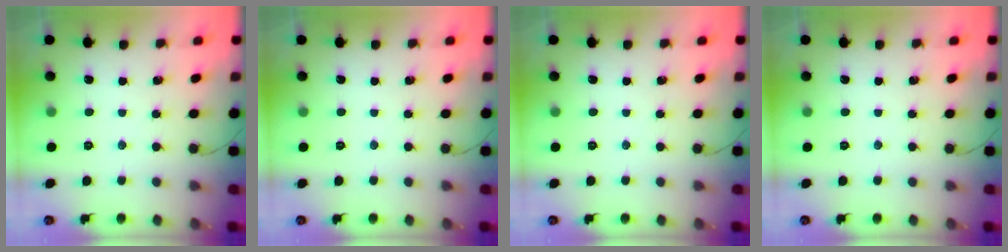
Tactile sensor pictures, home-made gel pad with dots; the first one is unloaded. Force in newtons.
{"total": 0.0}
{"total": 0.0}
{"total": 0.0}